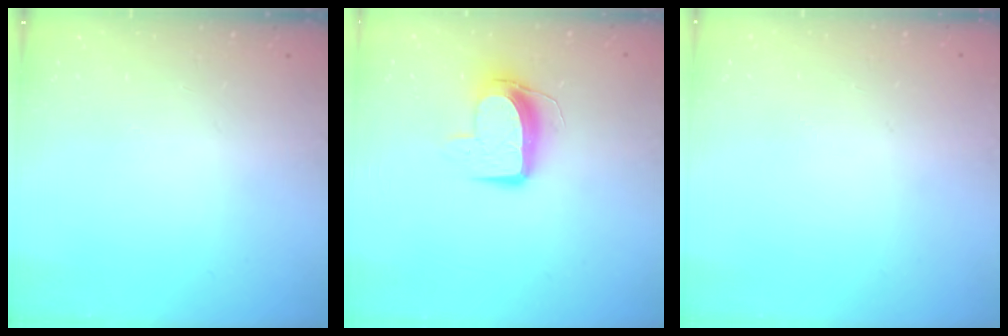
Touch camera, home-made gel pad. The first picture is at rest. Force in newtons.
{"total": 10.2, "press": 10.2, "slide": 0.8}
{"total": 0.7, "press": 0.6, "slide": 0.3}